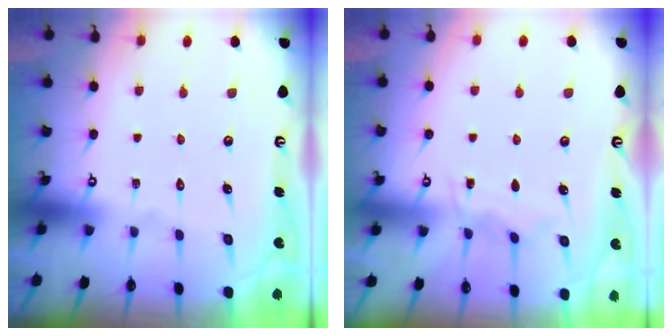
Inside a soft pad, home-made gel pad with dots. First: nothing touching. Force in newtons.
{"total": 4.7, "press": 4.7, "slide": 0.7}